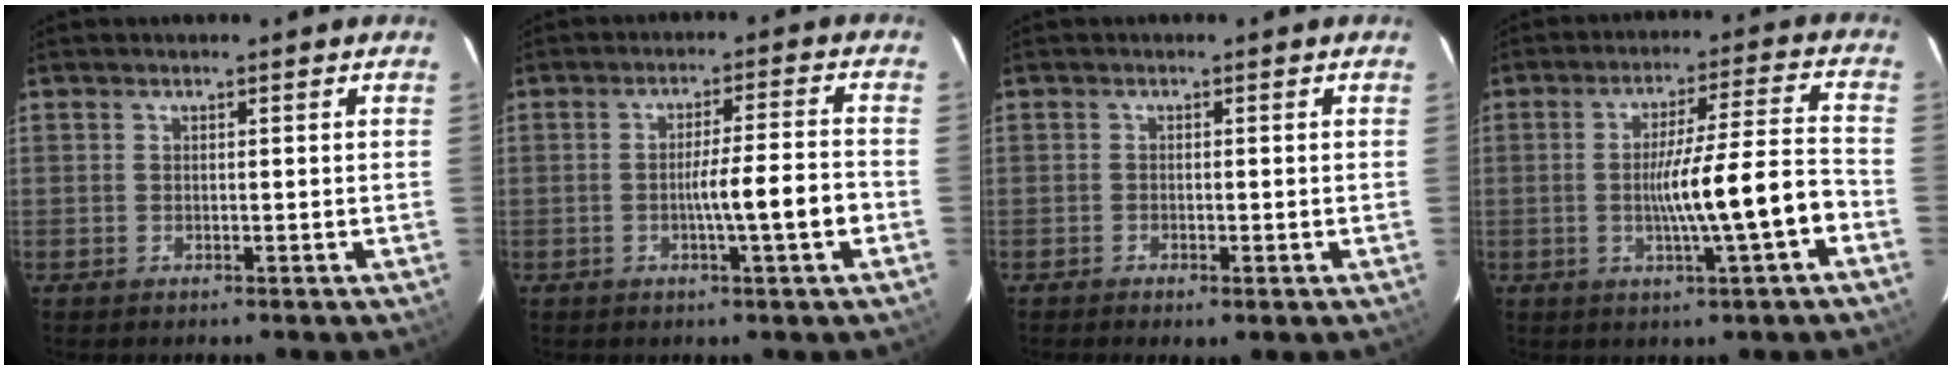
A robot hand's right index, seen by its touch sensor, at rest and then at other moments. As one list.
[{"total": 7.2, "force": [-2.4, -0.7, 6.7], "torque": [-0.110, -0.003, -0.035]}, {"total": 1.6, "force": [-0.8, 0.4, 1.3], "torque": [-0.027, -0.005, -0.013]}, {"total": 11.3, "force": [-3.6, -0.4, 10.7], "torque": [-0.172, -0.009, -0.051]}]